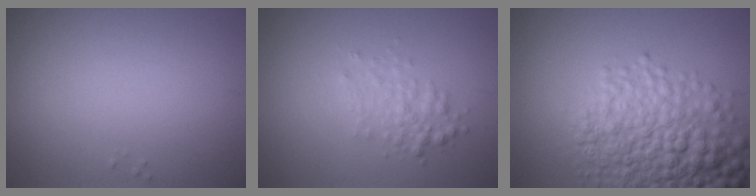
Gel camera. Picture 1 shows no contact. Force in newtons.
{"total": 2.0, "press": 2.0, "slide": 0.1}
{"total": 7.8, "press": 7.7, "slide": 0.2}